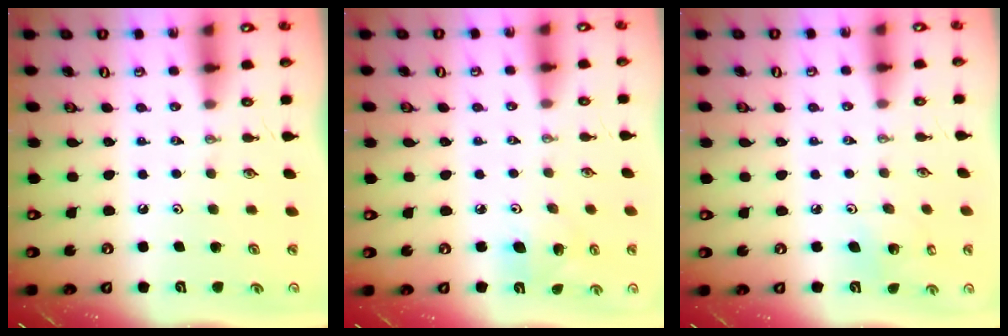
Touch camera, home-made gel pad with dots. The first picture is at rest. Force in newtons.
{"total": 7.4, "press": 7.3, "slide": 1.2}
{"total": 3.2, "press": 3.2, "slide": 0.1}